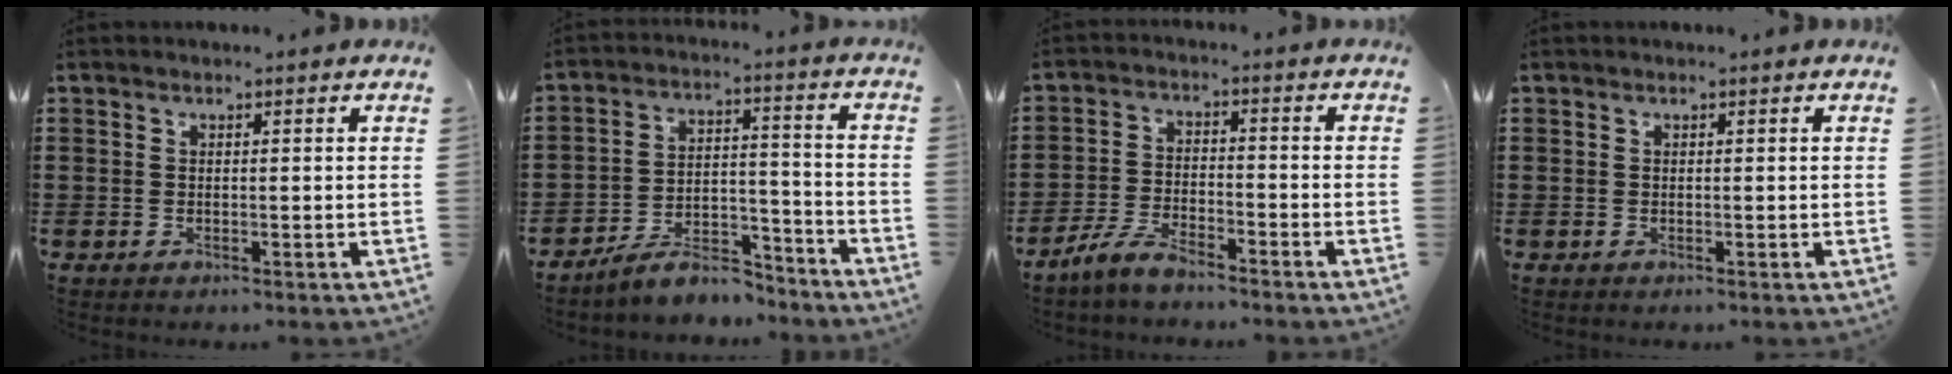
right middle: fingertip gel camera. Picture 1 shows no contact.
{"total": 7.7, "force": [-7.1, 2.1, 2.1], "torque": [-0.039, 0.021, -0.136]}
{"total": 5.2, "force": [-4.6, 1.0, 2.2], "torque": [-0.065, -0.002, -0.095]}
{"total": 0.0}